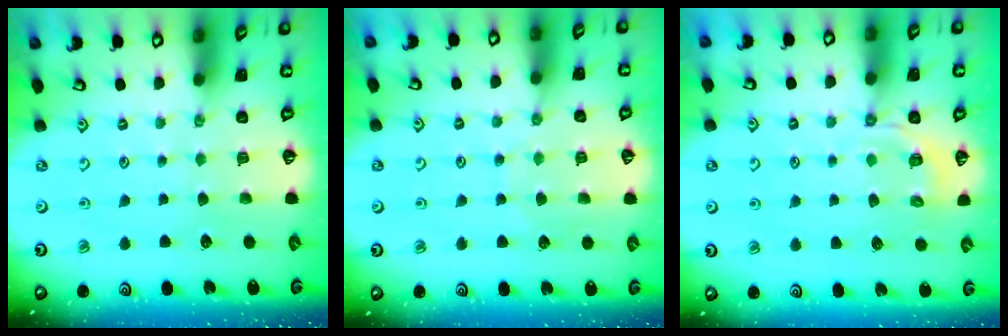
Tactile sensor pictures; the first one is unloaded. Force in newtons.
{"total": 5.7, "press": 5.7, "slide": 0.6}
{"total": 3.7, "press": 3.1, "slide": 1.9}